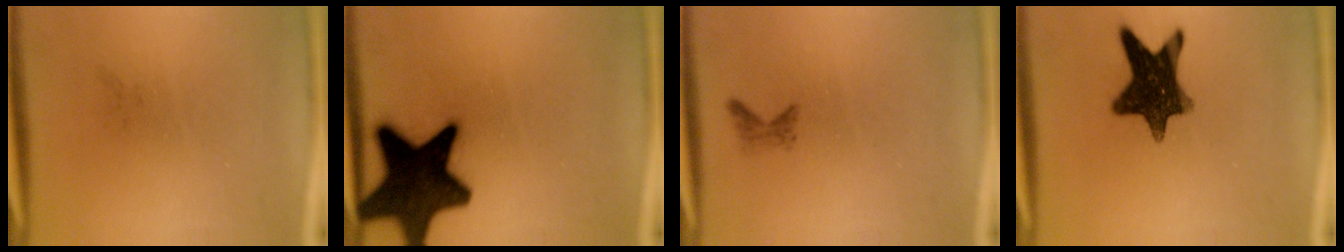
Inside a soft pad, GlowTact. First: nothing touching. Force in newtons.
{"total": 18.0}
{"total": 0.9}
{"total": 12.3}